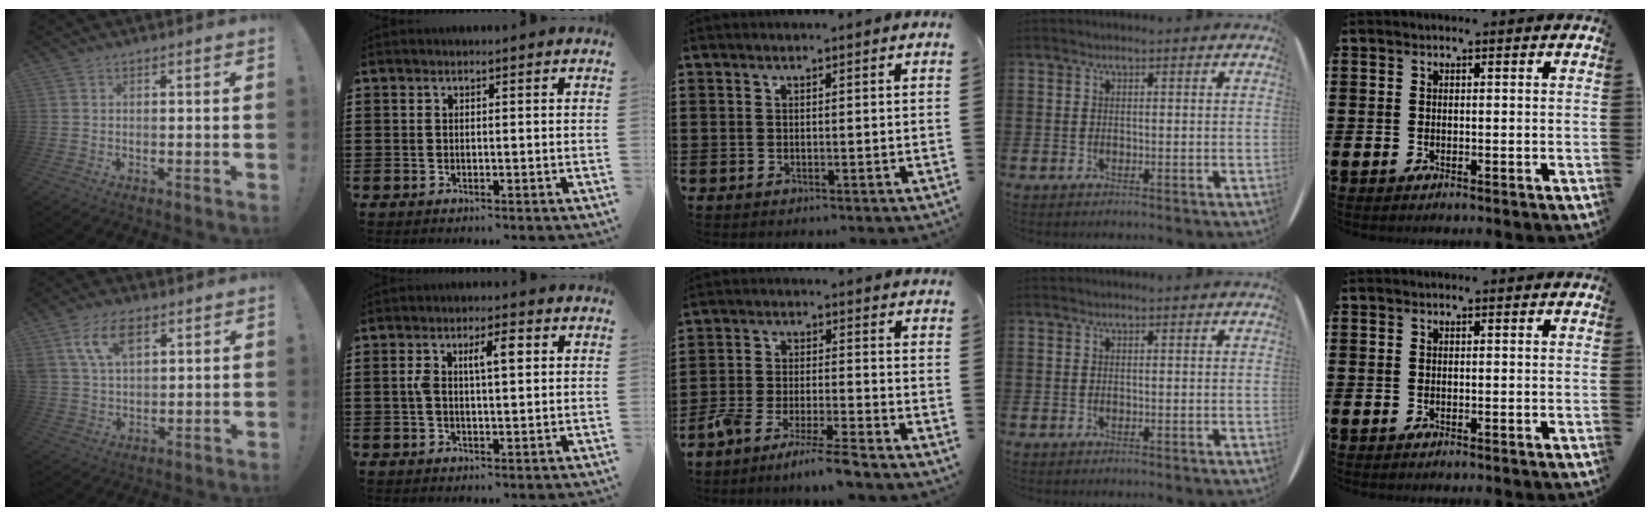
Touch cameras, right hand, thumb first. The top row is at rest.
{"thumb": {"total": 10.2, "force": [5.0, 5.9, 6.7], "torque": [-0.127, -0.003, 0.093]}, "index": {"total": 5.0, "force": [1.0, 1.7, 4.6], "torque": [-0.076, 0.004, 0.010]}, "middle": {"total": 6.1, "force": [-5.8, -0.5, 2.1], "torque": [-0.045, -0.013, -0.112]}}